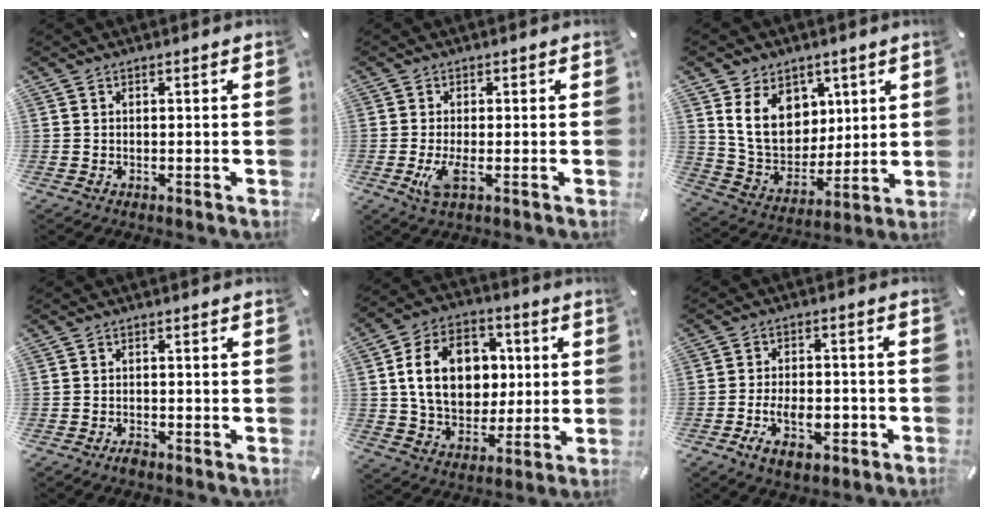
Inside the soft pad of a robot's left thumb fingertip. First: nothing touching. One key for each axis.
{"total": 5.3, "fx": -1.3, "fy": 2.0, "fz": 4.7, "tx": -0.103, "ty": -0.010, "tz": -0.023}
{"total": 14.4, "fx": 4.9, "fy": 11.6, "fz": 6.8, "tx": -0.128, "ty": -0.017, "tz": 0.100}
{"total": 1.9, "fx": -1.6, "fy": 0.6, "fz": 0.8, "tx": -0.024, "ty": 0.005, "tz": -0.035}
{"total": 17.2, "fx": 2.0, "fy": 13.5, "fz": 10.5, "tx": -0.183, "ty": 0.012, "tz": 0.040}
{"total": 9.7, "fx": -4.4, "fy": 5.3, "fz": 6.8, "tx": -0.117, "ty": 0.017, "tz": -0.075}